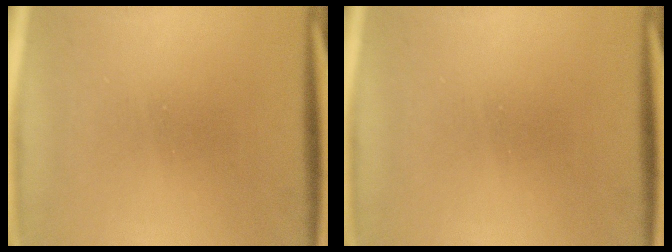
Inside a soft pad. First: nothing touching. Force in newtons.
{"total": 0.0}